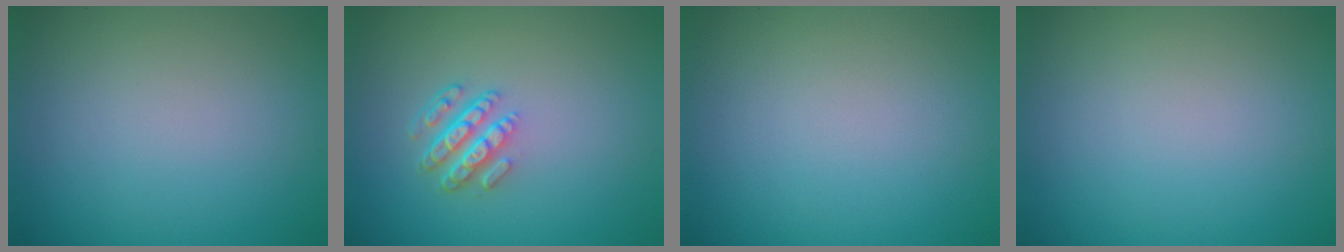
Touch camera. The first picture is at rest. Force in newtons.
{"total": 4.0, "press": 2.8, "slide": 2.8}
{"total": 0.0}
{"total": 0.0}